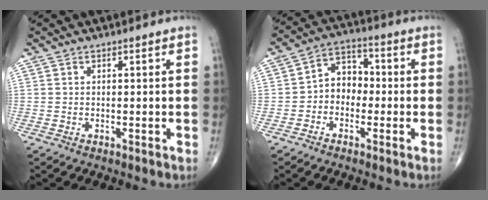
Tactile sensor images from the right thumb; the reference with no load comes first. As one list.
[{"total": 6.6, "force": [-1.7, 5.2, 3.6], "torque": [-0.031, 0.034, -0.048]}]